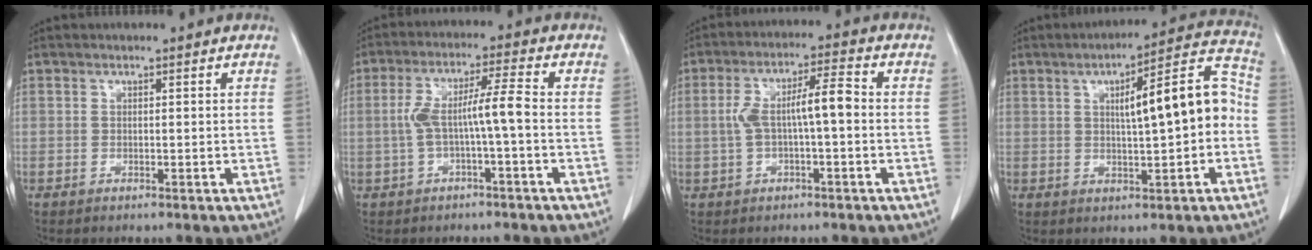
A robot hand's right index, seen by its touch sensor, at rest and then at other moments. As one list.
[{"total": 7.0, "force": [-1.0, 0.3, 6.9], "torque": [-0.139, 0.025, -0.015]}, {"total": 7.5, "force": [-0.2, 1.6, 7.4], "torque": [-0.147, 0.027, -0.003]}, {"total": 11.8, "force": [0.3, 2.2, 11.5], "torque": [-0.157, 0.036, 0.006]}]